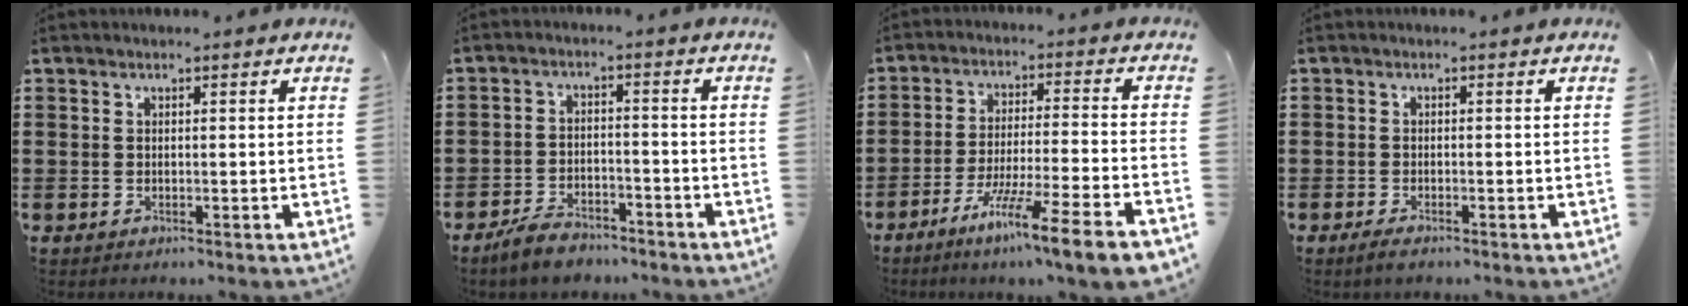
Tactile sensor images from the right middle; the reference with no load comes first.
{"total": 4.5, "force": [-4.2, 1.2, 1.3], "torque": [-0.037, 0.006, -0.087]}
{"total": 10.3, "force": [-7.6, -0.2, 6.9], "torque": [-0.123, -0.005, -0.145]}
{"total": 1.2, "force": [-0.9, 0.4, 0.7], "torque": [-0.016, -0.003, -0.018]}